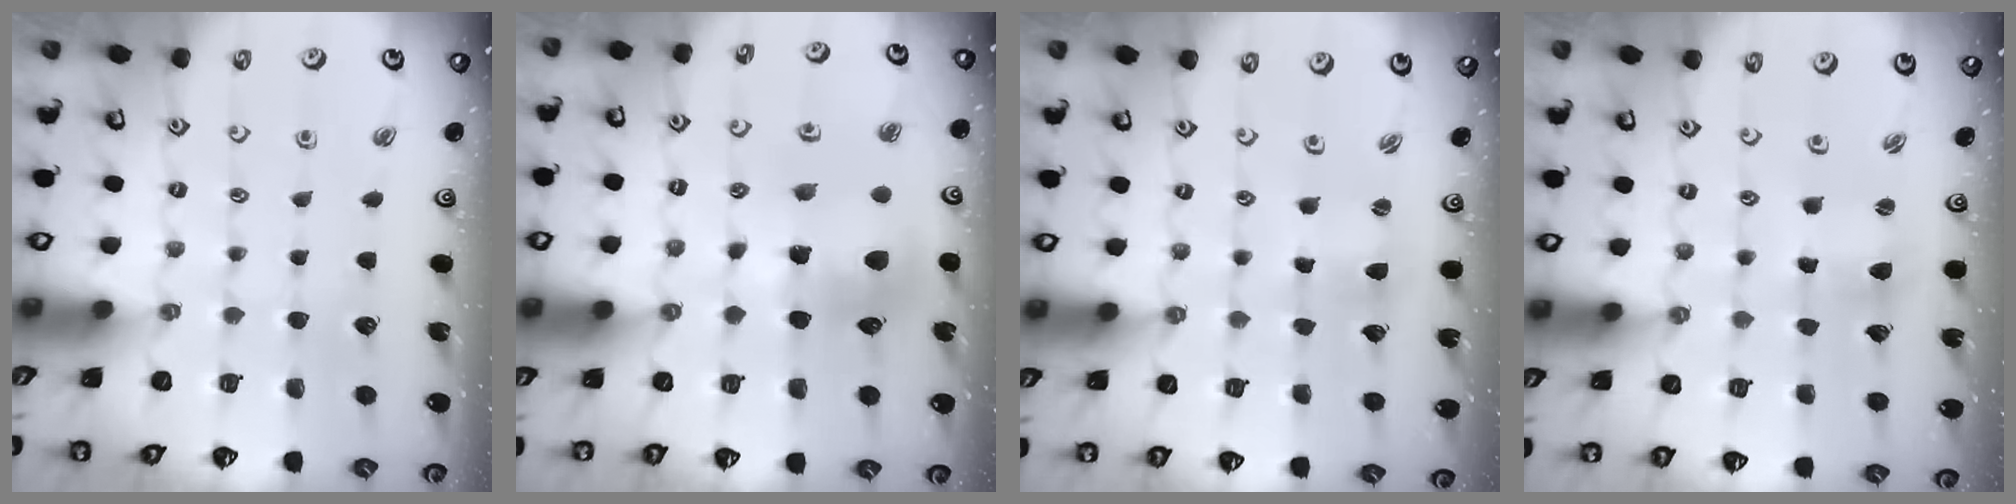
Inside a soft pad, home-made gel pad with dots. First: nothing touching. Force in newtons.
{"total": 11.0, "press": 10.9, "slide": 1.2}
{"total": 1.8, "press": 1.8, "slide": 0.2}
{"total": 2.4, "press": 2.4, "slide": 0.2}